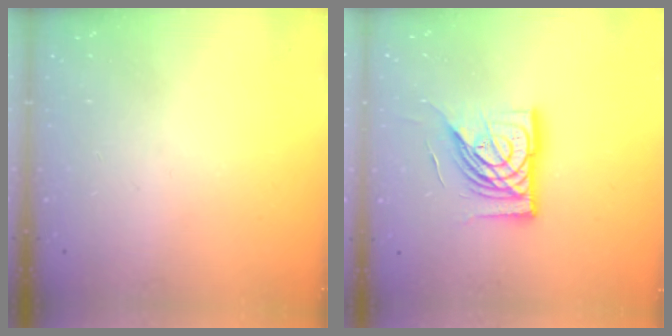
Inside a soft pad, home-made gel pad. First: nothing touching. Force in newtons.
{"total": 16.5, "press": 16.3, "slide": 2.1}